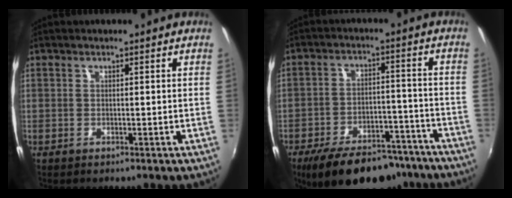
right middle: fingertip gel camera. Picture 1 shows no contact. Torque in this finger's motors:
{"motor_torque": [1.12, -1.01, 0.29, 0.10]}